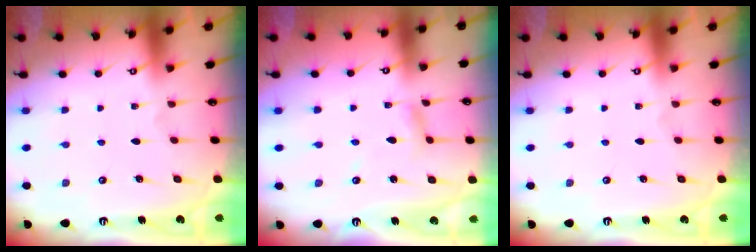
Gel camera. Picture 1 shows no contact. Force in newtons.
{"total": 4.2, "press": 4.2, "slide": 0.2}
{"total": 0.0}